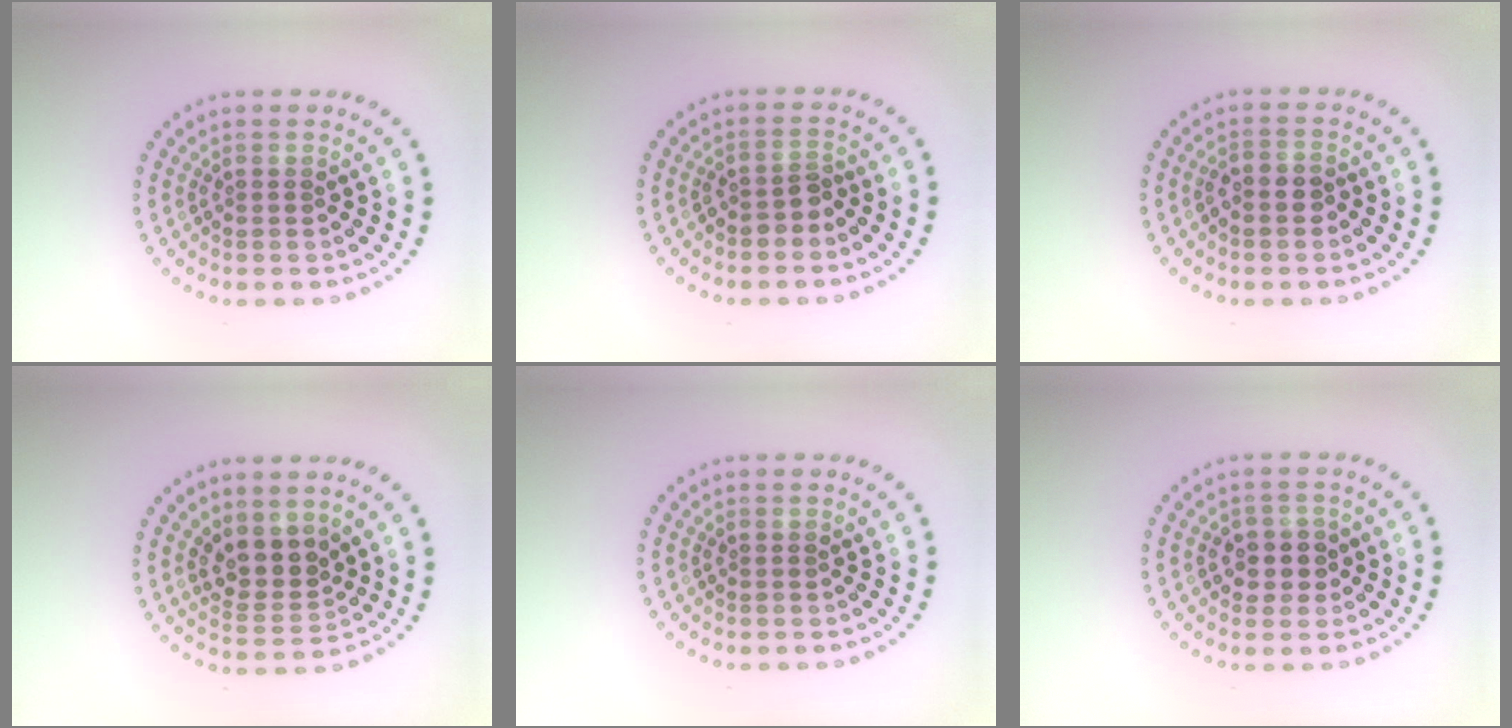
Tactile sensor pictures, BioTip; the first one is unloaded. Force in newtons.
{"total": 1.4, "press": 1.0, "slide": 0.9}
{"total": 1.5, "press": 1.3, "slide": 0.8}
{"total": 3.0, "press": 2.3, "slide": 1.8}
{"total": 0.0}
{"total": 2.4, "press": 2.3, "slide": 0.8}